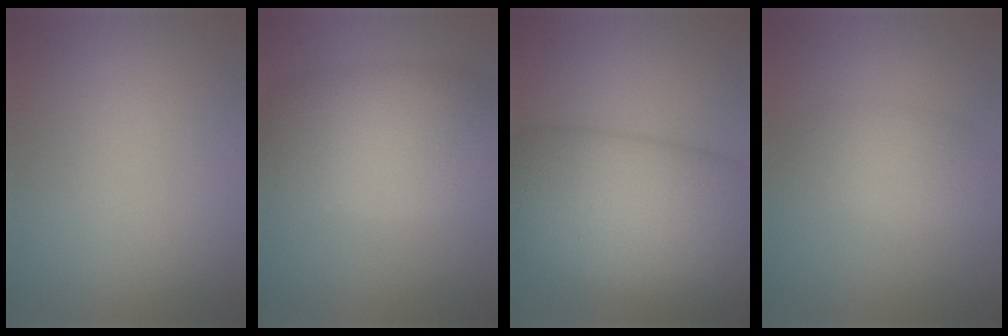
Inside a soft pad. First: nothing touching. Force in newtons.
{"total": 8.1, "press": 8.1, "slide": 0.3}
{"total": 12.1, "press": 12.1, "slide": 0.5}
{"total": 2.8, "press": 2.8, "slide": 0.1}